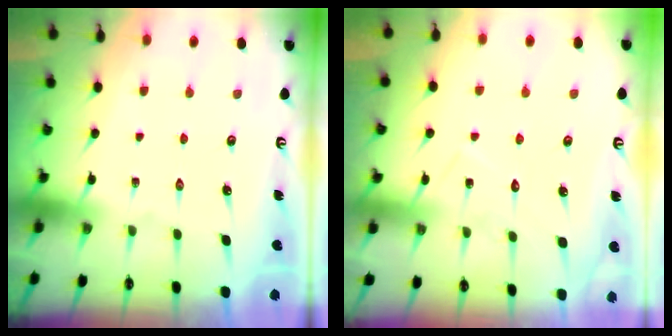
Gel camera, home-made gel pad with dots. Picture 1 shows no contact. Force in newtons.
{"total": 6.2, "press": 6.2, "slide": 0.4}